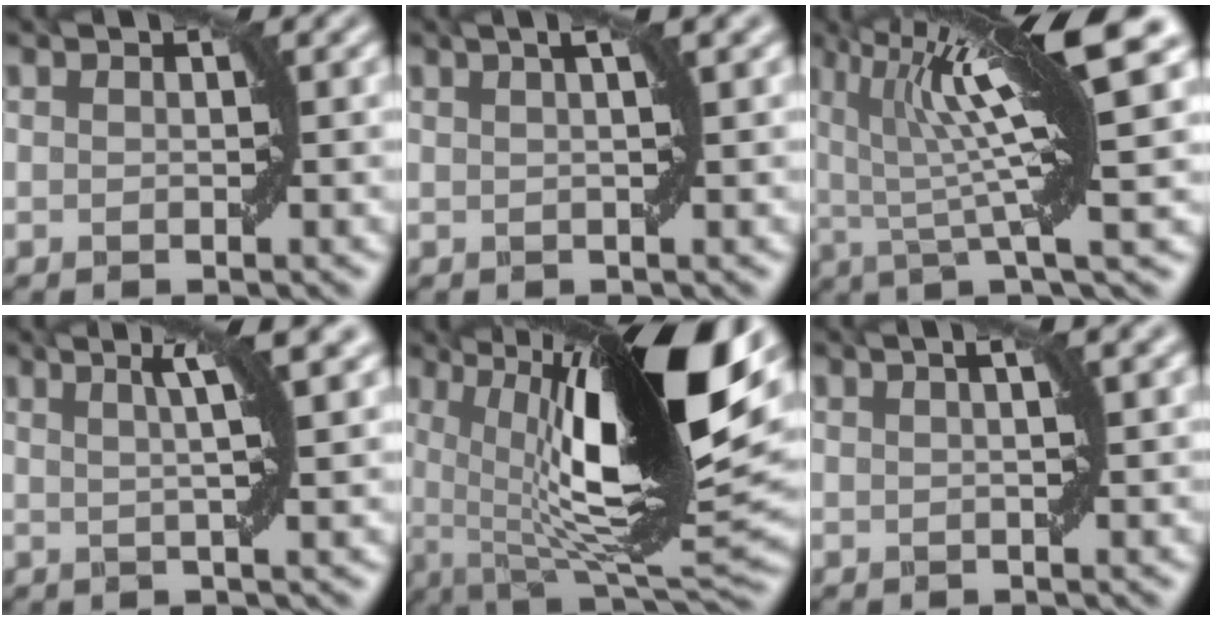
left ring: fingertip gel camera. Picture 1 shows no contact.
{"total": 3.8, "force": [1.8, 1.2, 3.1], "torque": [-0.022, 0.016, 0.001]}
{"total": 12.6, "force": [4.1, 2.4, 11.7], "torque": [-0.182, 0.023, 0.064]}
{"total": 5.3, "force": [2.1, 0.9, 4.8], "torque": [-0.058, 0.015, 0.024]}
{"total": 19.0, "force": [3.9, 5.8, 17.7], "torque": [-0.275, 0.013, 0.069]}
{"total": 3.5, "force": [1.5, 1.2, 2.9], "torque": [-0.017, 0.015, -0.003]}